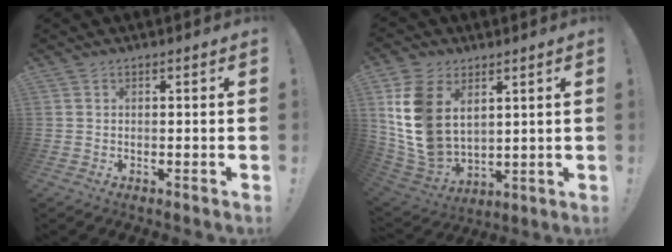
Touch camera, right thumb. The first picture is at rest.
{"total": 16.3, "force": [5.3, 11.5, 10.2], "torque": [-0.224, -0.034, 0.100]}